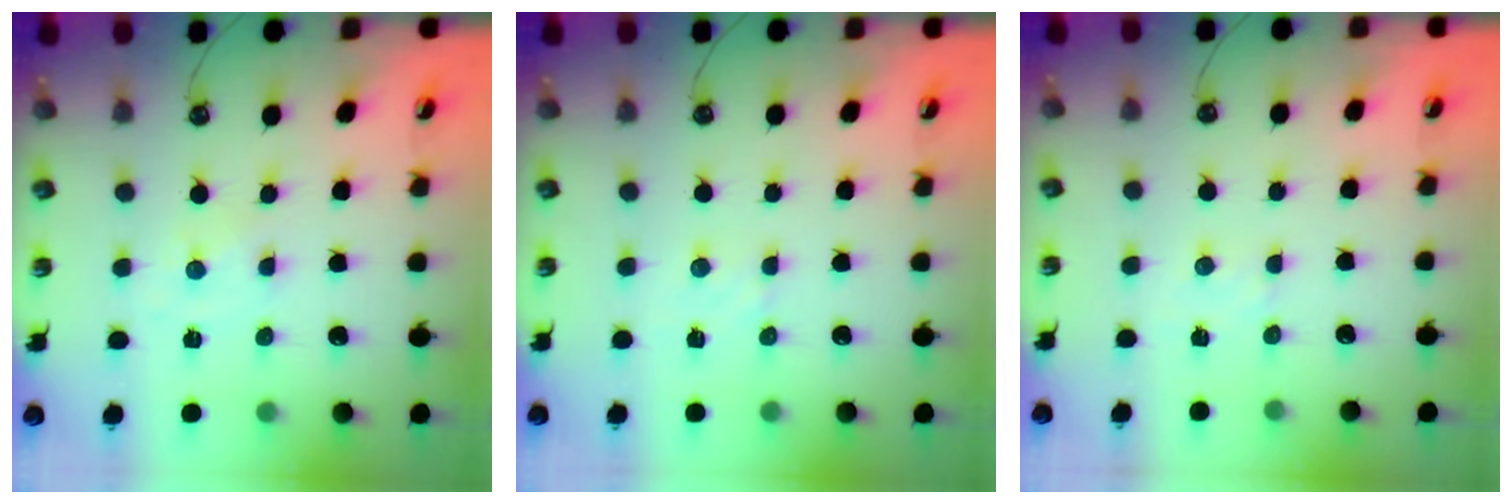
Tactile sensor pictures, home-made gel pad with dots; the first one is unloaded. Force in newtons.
{"total": 1.5, "press": 1.4, "slide": 0.3}
{"total": 3.4, "press": 3.3, "slide": 0.5}